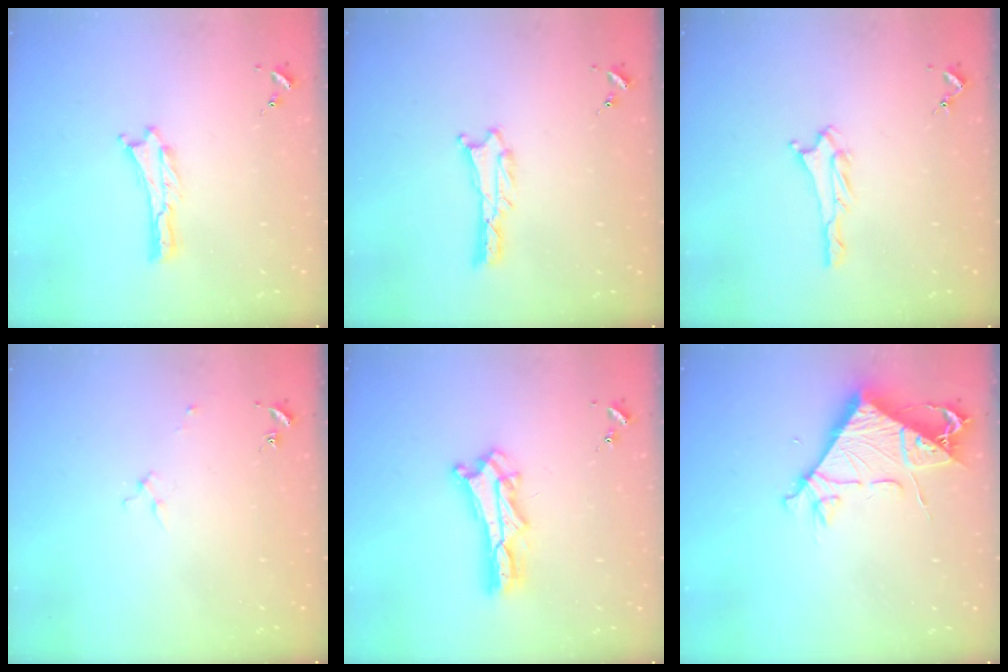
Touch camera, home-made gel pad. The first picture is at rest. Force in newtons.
{"total": 0.8, "press": 0.8, "slide": 0.1}
{"total": 2.1, "press": 2.1, "slide": 0.3}
{"total": 2.0, "press": 1.9, "slide": 0.2}
{"total": 5.7, "press": 5.7, "slide": 0.6}
{"total": 7.6, "press": 7.6, "slide": 0.4}